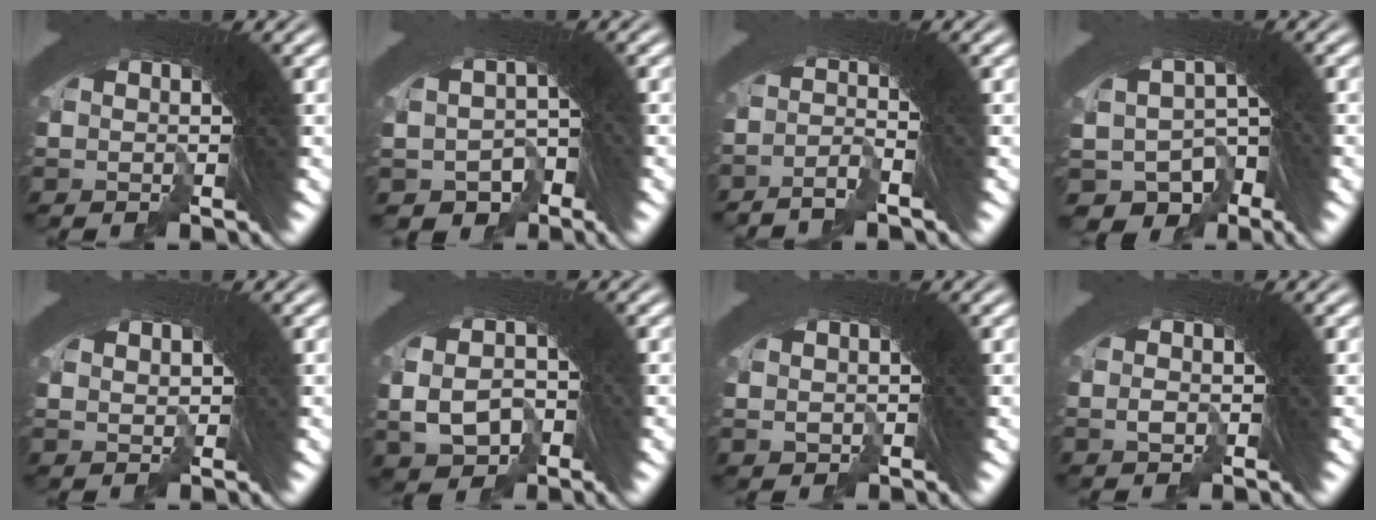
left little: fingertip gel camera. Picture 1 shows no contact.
{"total": 7.1, "force": [-5.3, 4.6, -1.0], "torque": [-0.023, -0.044, -0.076]}
{"total": 3.0, "force": [-3.0, 0.2, -0.4], "torque": [0.010, -0.003, -0.055]}
{"total": 10.8, "force": [-7.0, 8.0, 1.5], "torque": [-0.083, -0.069, -0.100]}
{"total": 1.8, "force": [-1.2, 0.3, -1.3], "torque": [0.006, -0.016, -0.010]}
{"total": 5.6, "force": [-2.9, 4.7, 0.7], "torque": [-0.010, -0.014, -0.047]}
{"total": 1.4, "force": [-0.8, 0.8, -0.9], "torque": [0.004, -0.009, -0.005]}
{"total": 1.2, "force": [-0.9, 0.4, -0.7], "torque": [0.015, -0.003, -0.010]}